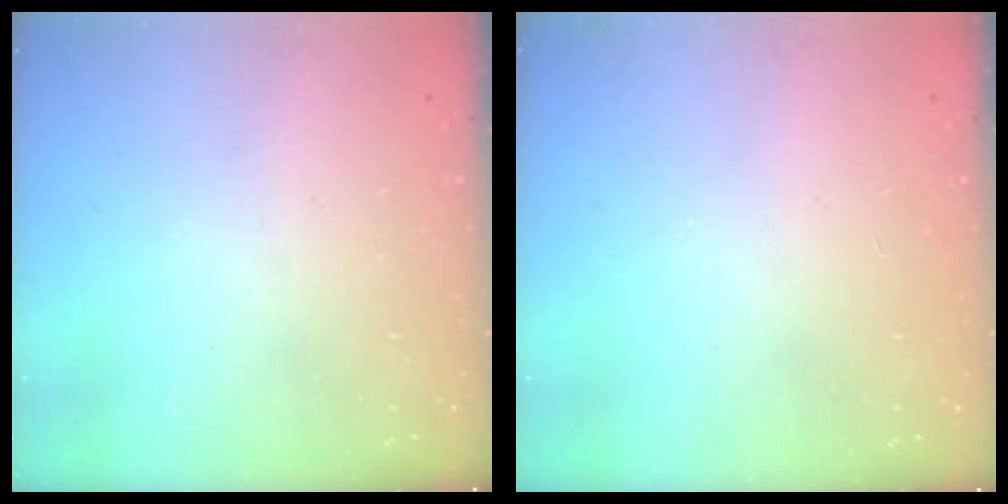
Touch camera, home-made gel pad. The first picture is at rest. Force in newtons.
{"total": 3.0, "press": 3.0, "slide": 0.3}